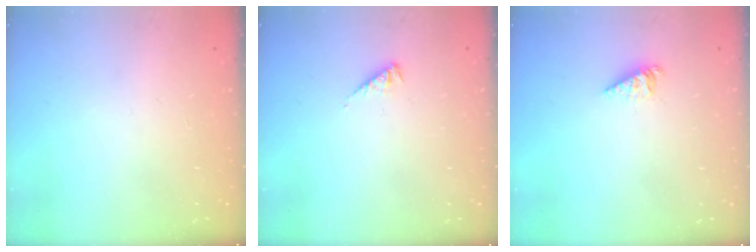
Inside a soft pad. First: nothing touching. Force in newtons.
{"total": 2.3, "press": 2.3, "slide": 0.5}
{"total": 2.8, "press": 2.8, "slide": 0.4}